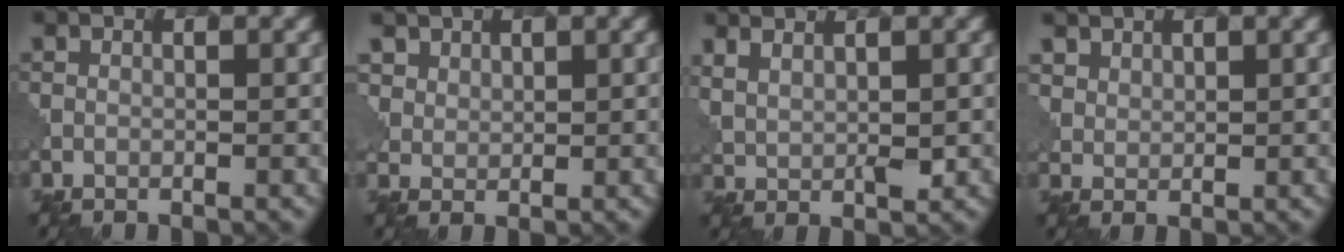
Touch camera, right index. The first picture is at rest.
{"total": 3.0, "force": [2.1, 2.1, 0.8], "torque": [-0.030, -0.013, 0.058]}
{"total": 2.9, "force": [1.7, 0.9, 2.1], "torque": [-0.047, -0.002, 0.041]}
{"total": 2.5, "force": [1.9, 1.5, 0.6], "torque": [-0.023, -0.015, 0.056]}